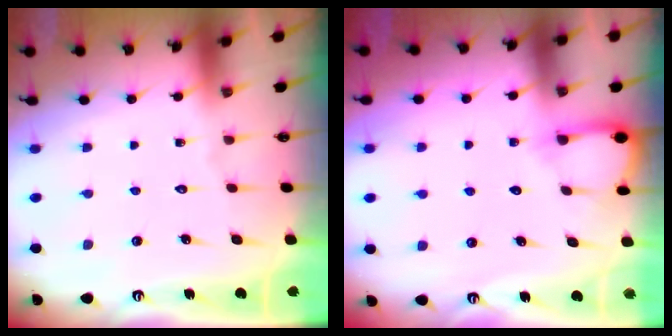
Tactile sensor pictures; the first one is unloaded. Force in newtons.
{"total": 5.5, "press": 5.5, "slide": 0.4}